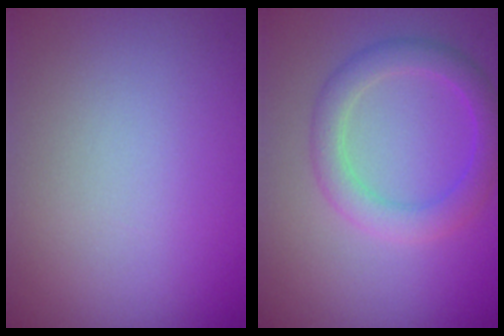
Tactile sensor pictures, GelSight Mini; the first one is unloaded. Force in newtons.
{"total": 2.2, "press": 2.2, "slide": 0.3}